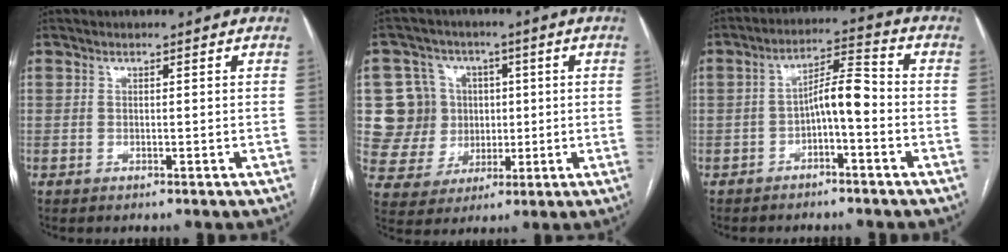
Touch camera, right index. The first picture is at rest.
{"total": 10.3, "force": [1.7, 10.0, 1.8], "torque": [-0.049, 0.034, 0.045]}
{"total": 6.3, "force": [-1.8, 1.4, 5.9], "torque": [-0.103, 0.026, -0.030]}